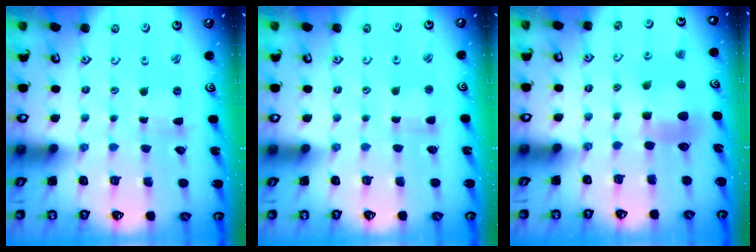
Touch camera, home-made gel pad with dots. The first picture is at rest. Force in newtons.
{"total": 2.2, "press": 2.2, "slide": 0.2}
{"total": 7.5, "press": 7.5, "slide": 0.3}